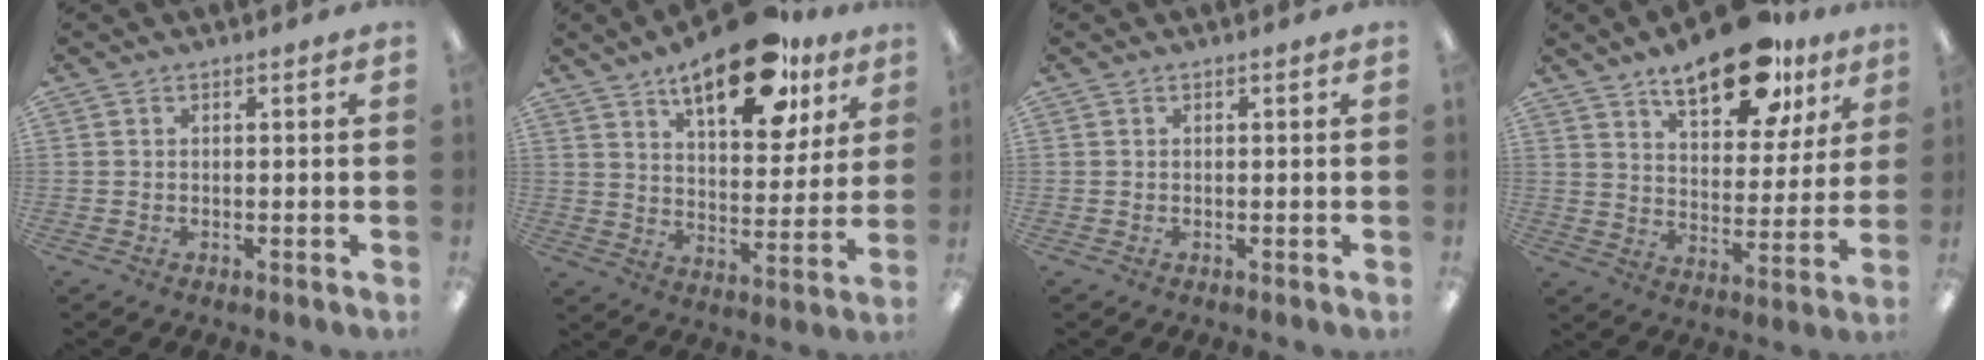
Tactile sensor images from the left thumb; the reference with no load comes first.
{"total": 19.7, "force": [12.8, 8.4, 12.4], "torque": [-0.172, -0.064, 0.207]}
{"total": 0.0}
{"total": 18.5, "force": [12.7, 7.9, 11.0], "torque": [-0.157, -0.061, 0.209]}